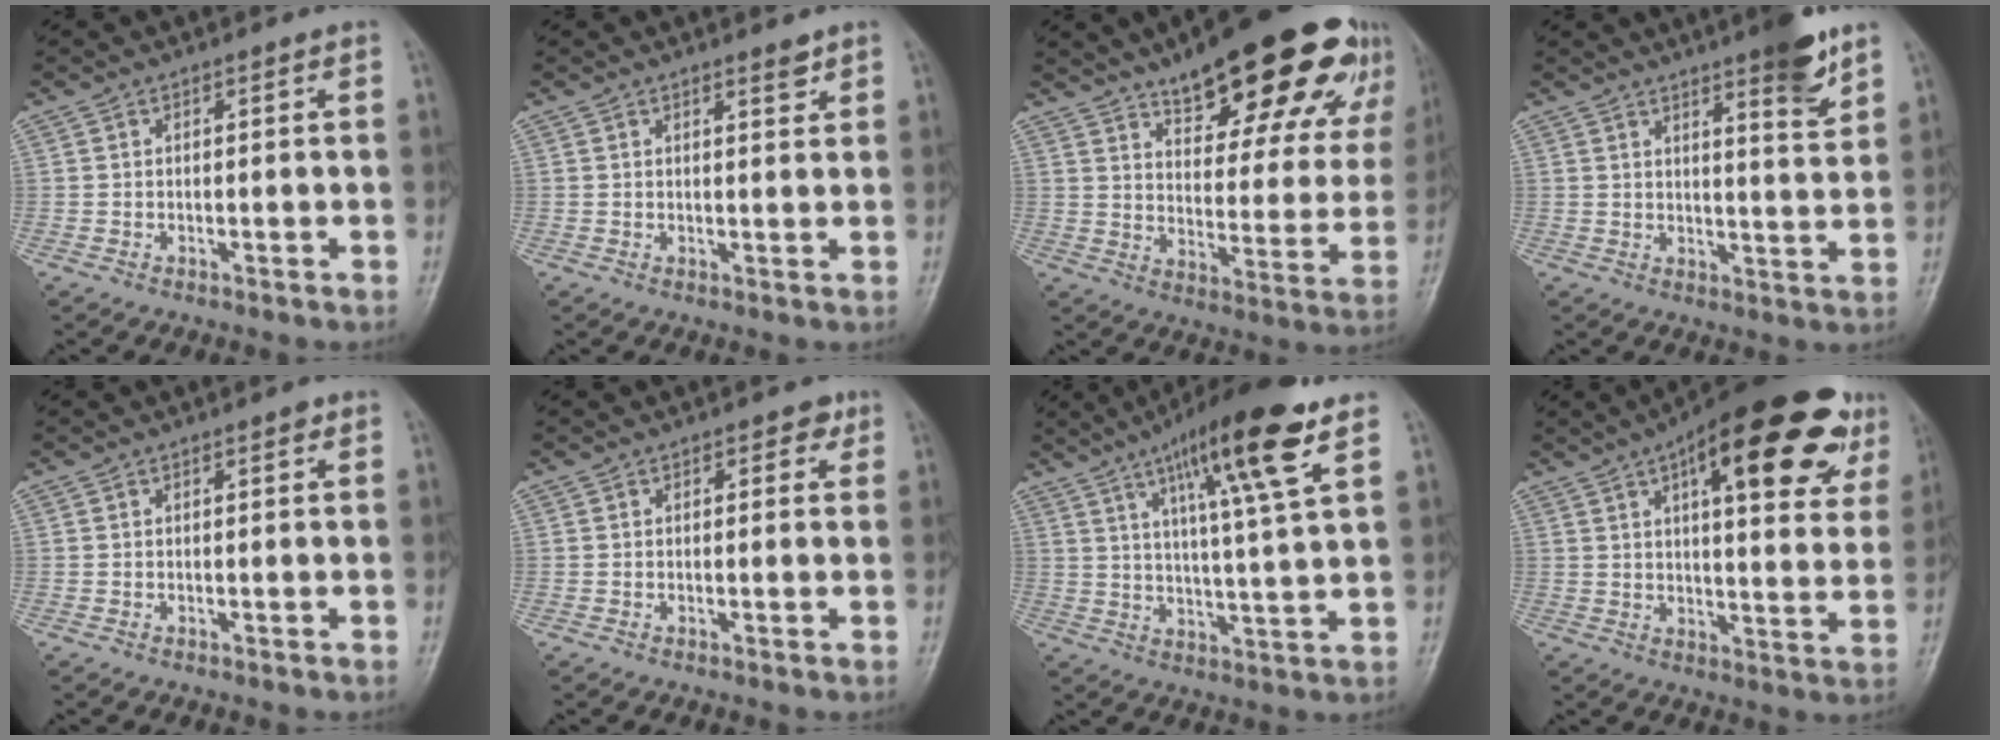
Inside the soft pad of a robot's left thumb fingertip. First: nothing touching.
{"total": 2.2, "force": [1.7, 0.7, 1.3], "torque": [-0.012, -0.011, 0.024]}
{"total": 26.5, "force": [17.6, 9.4, 17.5], "torque": [-0.200, -0.058, 0.241]}
{"total": 8.5, "force": [5.6, 1.4, 6.2], "torque": [-0.074, -0.036, 0.076]}
{"total": 0.9, "force": [0.5, 0.4, 0.7], "torque": [-0.007, 0.001, 0.004]}
{"total": 2.2, "force": [1.1, 1.4, 1.3], "torque": [0.000, 0.000, 0.008]}
{"total": 16.4, "force": [8.6, 2.0, 13.8], "torque": [-0.221, -0.028, 0.136]}
{"total": 25.2, "force": [12.5, 9.1, 20.0], "torque": [-0.248, -0.009, 0.170]}